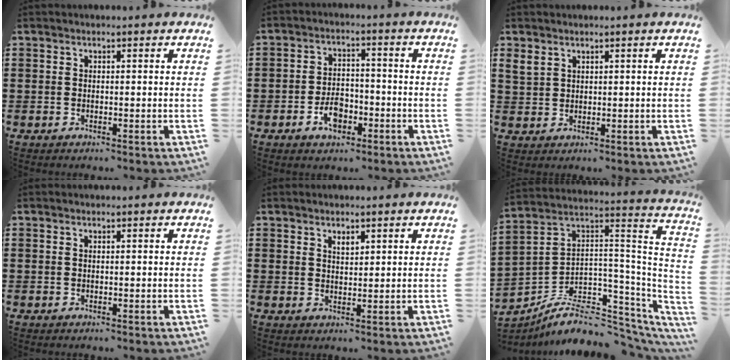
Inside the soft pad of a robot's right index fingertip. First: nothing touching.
{"total": 4.9, "force": [-2.3, 2.9, 3.3], "torque": [-0.053, 0.003, -0.043]}
{"total": 2.4, "force": [1.8, 1.4, 0.6], "torque": [-0.018, 0.006, 0.036]}
{"total": 0.0}
{"total": 1.8, "force": [1.4, 0.8, 0.9], "torque": [-0.019, 0.003, 0.025]}
{"total": 7.9, "force": [-5.6, 3.8, 4.1], "torque": [-0.081, 0.005, -0.103]}